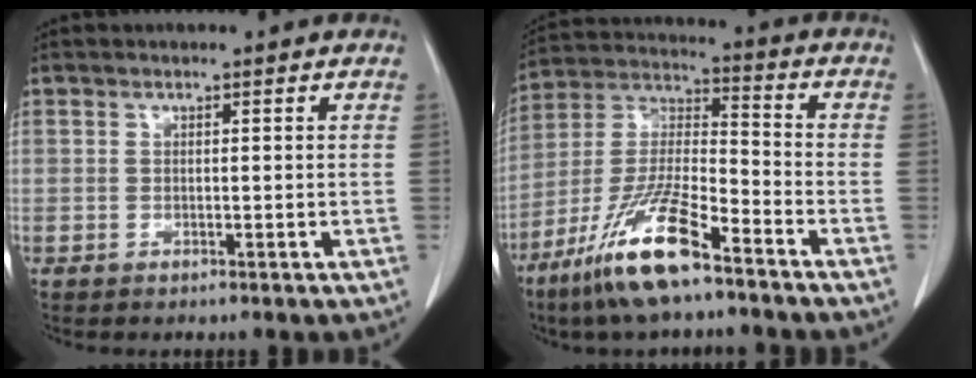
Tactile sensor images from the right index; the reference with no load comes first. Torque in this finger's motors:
{"motor_torque": [1.16, -0.98, 0.56, 0.21]}